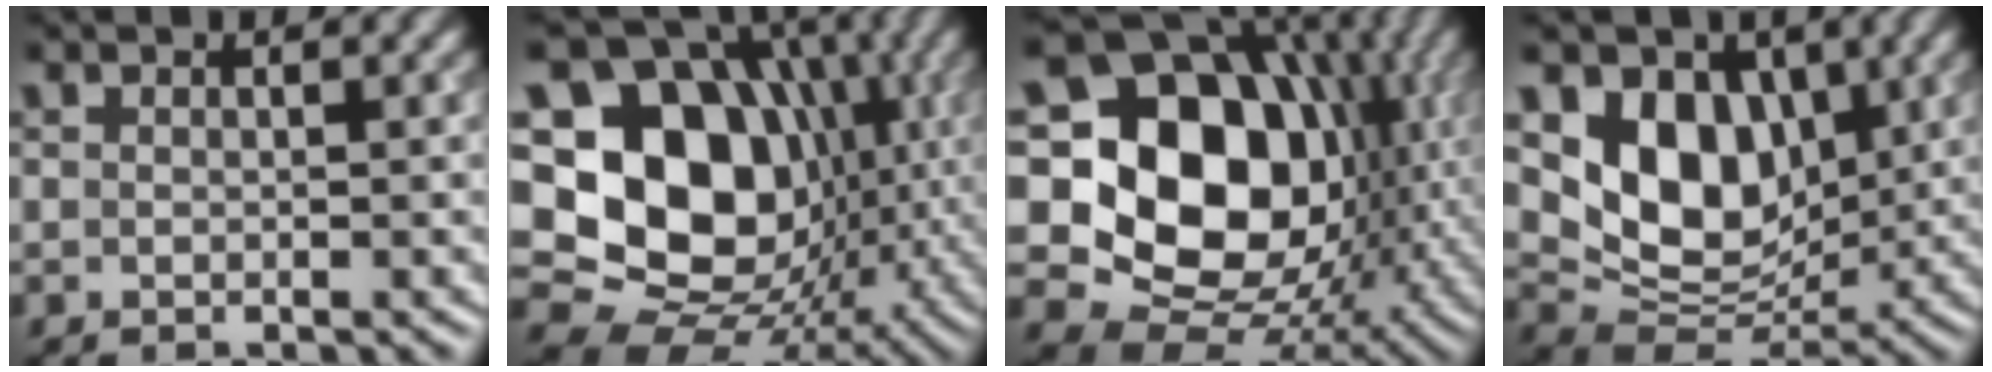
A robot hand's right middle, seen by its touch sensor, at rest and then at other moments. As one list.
[{"total": 18.8, "force": [0.8, 15.4, 10.8], "torque": [-0.191, 0.002, 0.017]}, {"total": 18.6, "force": [1.8, 14.3, 11.7], "torque": [-0.201, -0.003, 0.039]}, {"total": 8.5, "force": [2.5, 6.2, 5.3], "torque": [-0.094, -0.022, 0.041]}]